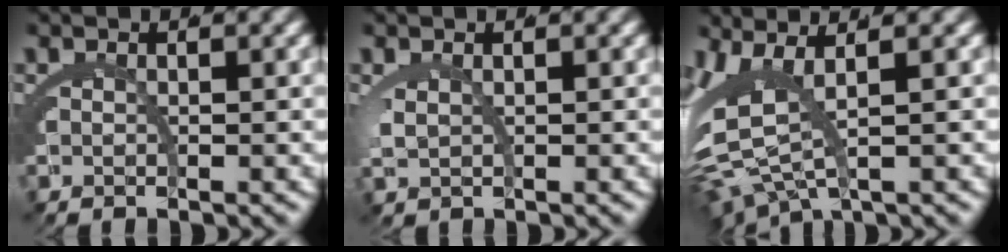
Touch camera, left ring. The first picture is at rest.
{"total": 1.0, "force": [0.5, 0.2, 0.8], "torque": [-0.034, -0.015, 0.022]}
{"total": 8.2, "force": [0.7, 5.5, 6.1], "torque": [-0.159, -0.026, 0.022]}